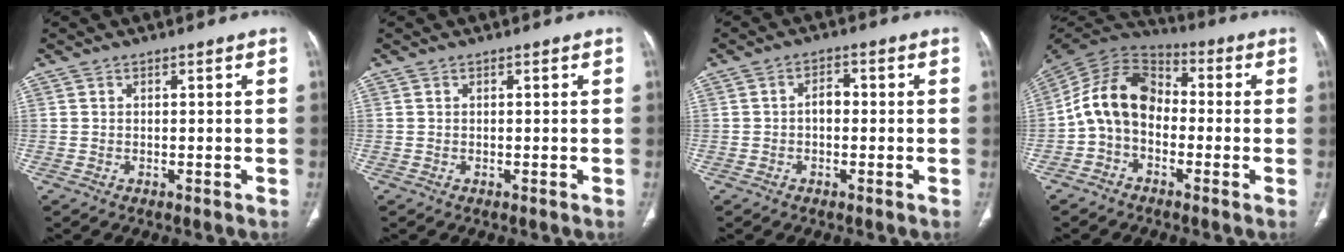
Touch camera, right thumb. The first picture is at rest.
{"total": 0.0}
{"total": 2.7, "force": [-0.4, 1.8, 2.0], "torque": [-0.023, 0.011, -0.011]}
{"total": 12.4, "force": [-1.9, 9.0, 8.2], "torque": [-0.139, 0.048, -0.050]}